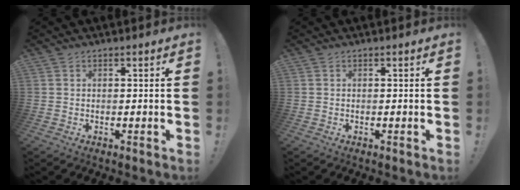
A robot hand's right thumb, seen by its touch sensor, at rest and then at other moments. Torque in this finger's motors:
{"motor_torque": [0.00, 0.00, 0.00, 0.00, 0.00]}